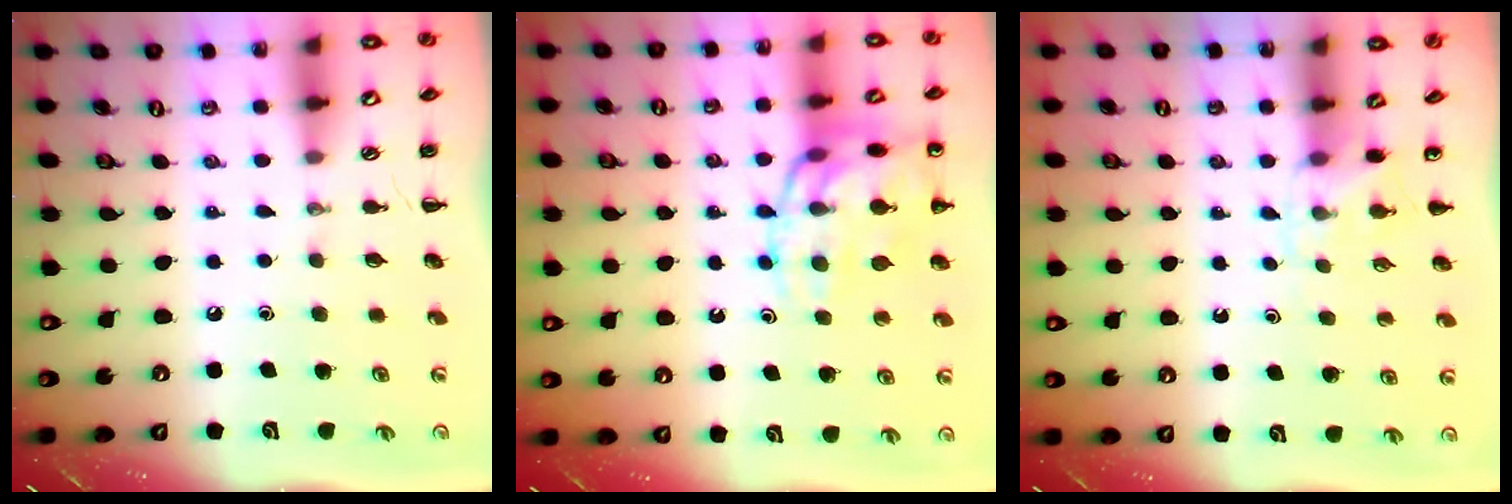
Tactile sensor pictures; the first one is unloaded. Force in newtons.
{"total": 17.6, "press": 17.5, "slide": 2.0}
{"total": 3.6, "press": 3.3, "slide": 1.3}